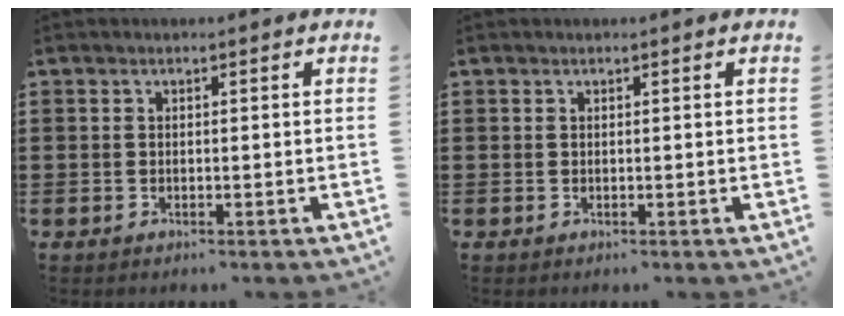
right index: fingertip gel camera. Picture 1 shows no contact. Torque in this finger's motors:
{"motor_torque": [0.42, -0.05, -0.01, 0.00]}